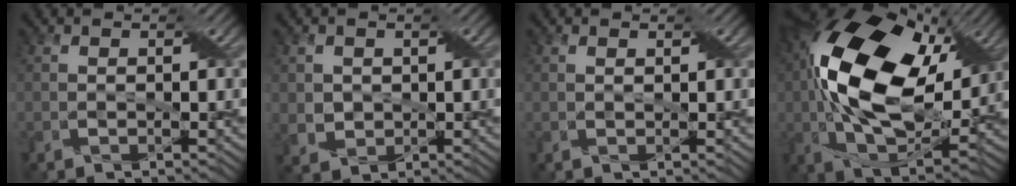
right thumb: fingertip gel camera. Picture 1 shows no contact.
{"total": 3.0, "force": [0.6, 2.8, 0.7], "torque": [-0.033, -0.009, 0.012]}
{"total": 0.5, "force": [0.4, 0.2, 0.3], "torque": [-0.007, 0.000, 0.007]}
{"total": 20.3, "force": [4.5, 11.6, 16.1], "torque": [-0.322, 0.023, 0.064]}